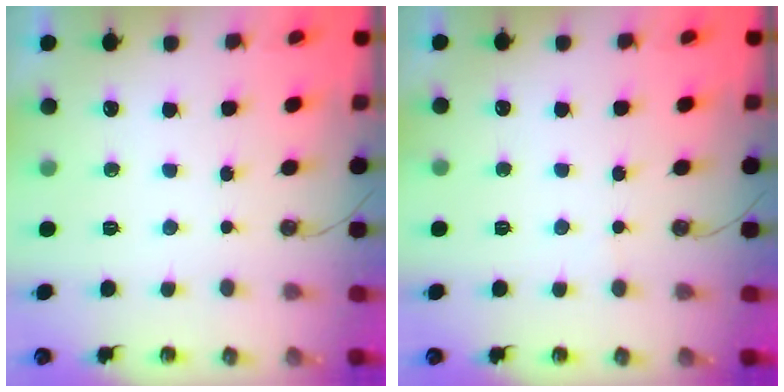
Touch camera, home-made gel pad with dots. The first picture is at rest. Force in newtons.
{"total": 2.5, "press": 2.5, "slide": 0.3}